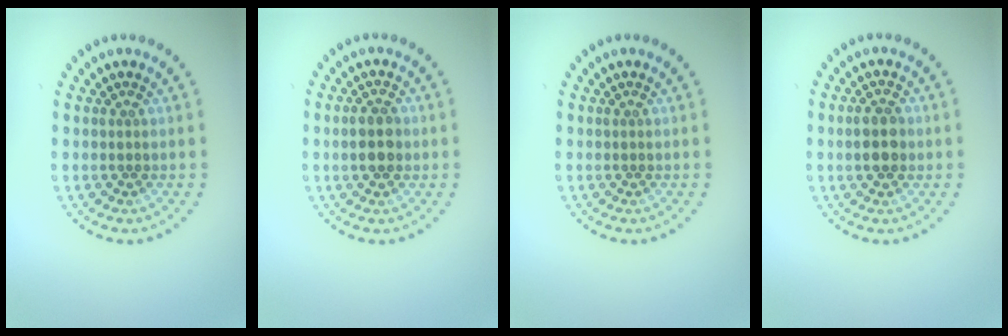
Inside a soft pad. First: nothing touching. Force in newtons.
{"total": 2.4, "press": 2.4, "slide": 0.1}
{"total": 0.0}
{"total": 2.4, "press": 2.4, "slide": 0.1}